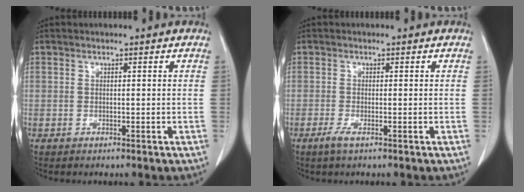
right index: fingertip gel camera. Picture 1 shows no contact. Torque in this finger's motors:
{"motor_torque": [0.23, -0.20, 0.02, 0.00]}